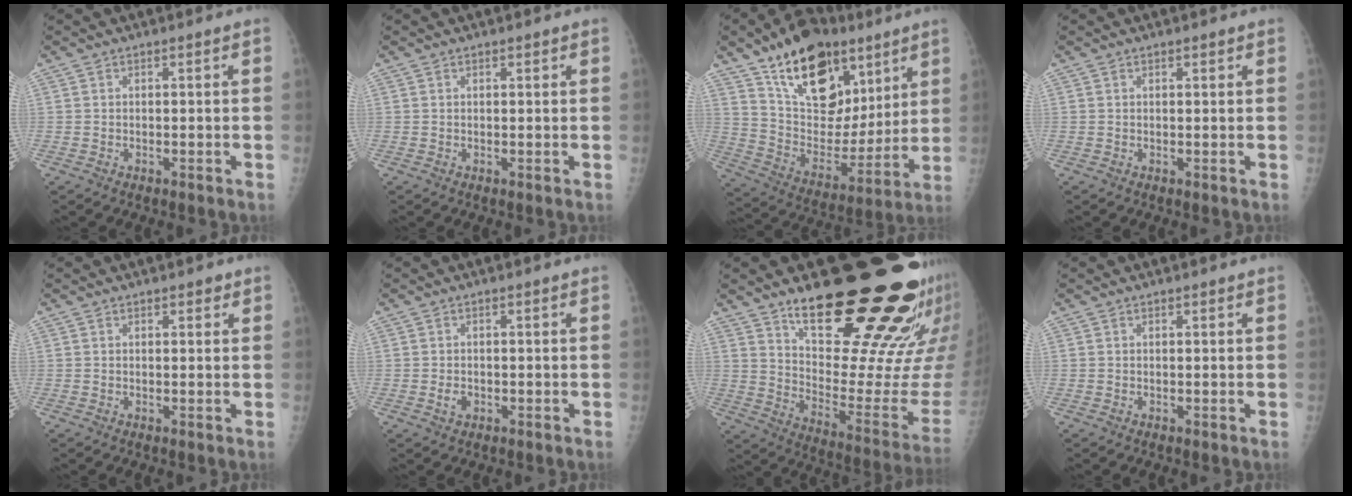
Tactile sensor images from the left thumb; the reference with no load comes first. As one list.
[{"total": 0.8, "force": [0.6, 0.4, 0.4], "torque": [-0.001, -0.002, 0.006]}, {"total": 23.7, "force": [13.9, 13.7, 13.5], "torque": [-0.173, -0.051, 0.241]}, {"total": 1.0, "force": [0.7, 0.5, 0.6], "torque": [-0.004, -0.002, 0.009]}, {"total": 1.6, "force": [1.0, 0.9, 0.8], "torque": [0.002, -0.003, 0.010]}, {"total": 1.8, "force": [-0.5, 1.4, 1.0], "torque": [-0.012, 0.002, -0.006]}, {"total": 27.7, "force": [18.3, 7.6, 19.4], "torque": [-0.246, -0.108, 0.273]}, {"total": 0.5, "force": [0.4, 0.3, 0.3], "torque": [-0.001, -0.002, 0.004]}]